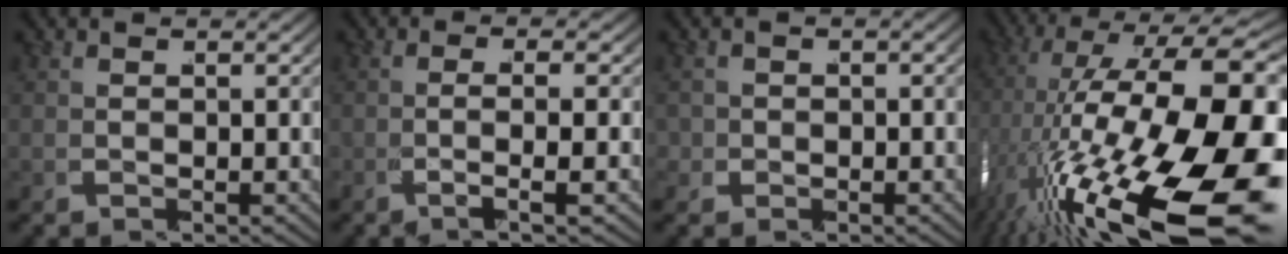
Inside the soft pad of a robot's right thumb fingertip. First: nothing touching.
{"total": 4.3, "force": [-1.4, 0.7, 4.0], "torque": [-0.075, 0.005, -0.036]}
{"total": 1.6, "force": [-0.8, 1.4, 0.2], "torque": [-0.010, -0.006, -0.010]}
{"total": 21.5, "force": [-5.3, 11.8, 17.2], "torque": [-0.331, -0.076, -0.047]}